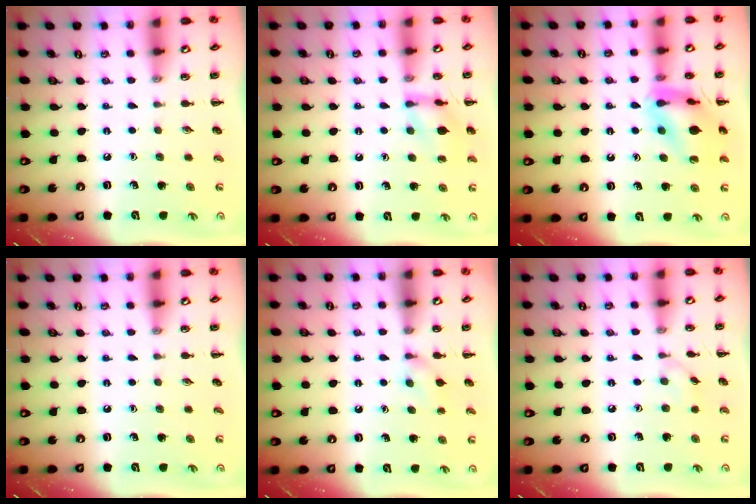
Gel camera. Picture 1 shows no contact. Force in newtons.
{"total": 10.9, "press": 10.8, "slide": 0.6}
{"total": 14.1, "press": 14.0, "slide": 1.8}
{"total": 0.0}
{"total": 5.5, "press": 5.2, "slide": 1.6}
{"total": 3.1, "press": 2.8, "slide": 1.2}